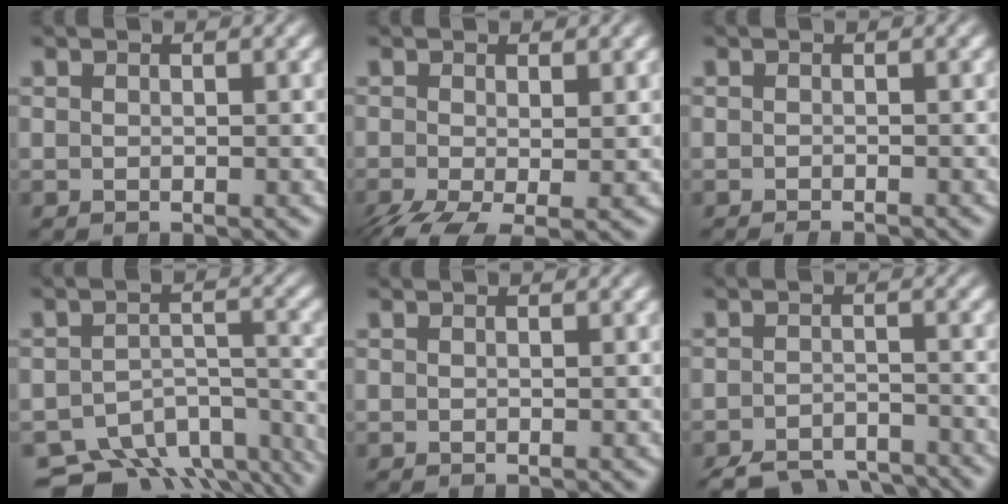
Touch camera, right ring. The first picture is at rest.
{"total": 3.8, "force": [-2.4, 1.6, 2.4], "torque": [-0.042, -0.024, -0.029]}
{"total": 0.8, "force": [-0.8, -0.1, 0.0], "torque": [-0.002, -0.001, -0.017]}
{"total": 10.8, "force": [-8.4, 5.5, 4.0], "torque": [-0.050, -0.022, -0.136]}
{"total": 0.0}
{"total": 6.5, "force": [-6.2, 1.7, 1.1], "torque": [-0.001, -0.018, -0.103]}